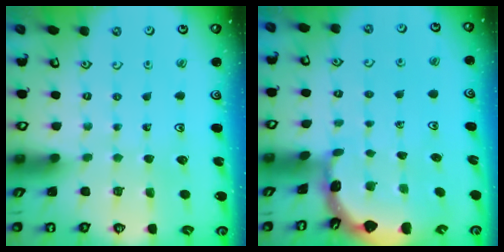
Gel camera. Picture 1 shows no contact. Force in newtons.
{"total": 1.8, "press": 1.8, "slide": 0.1}